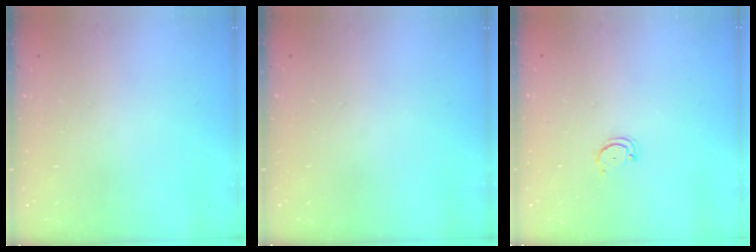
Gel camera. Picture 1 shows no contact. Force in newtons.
{"total": 0.0}
{"total": 2.3, "press": 2.3, "slide": 0.2}